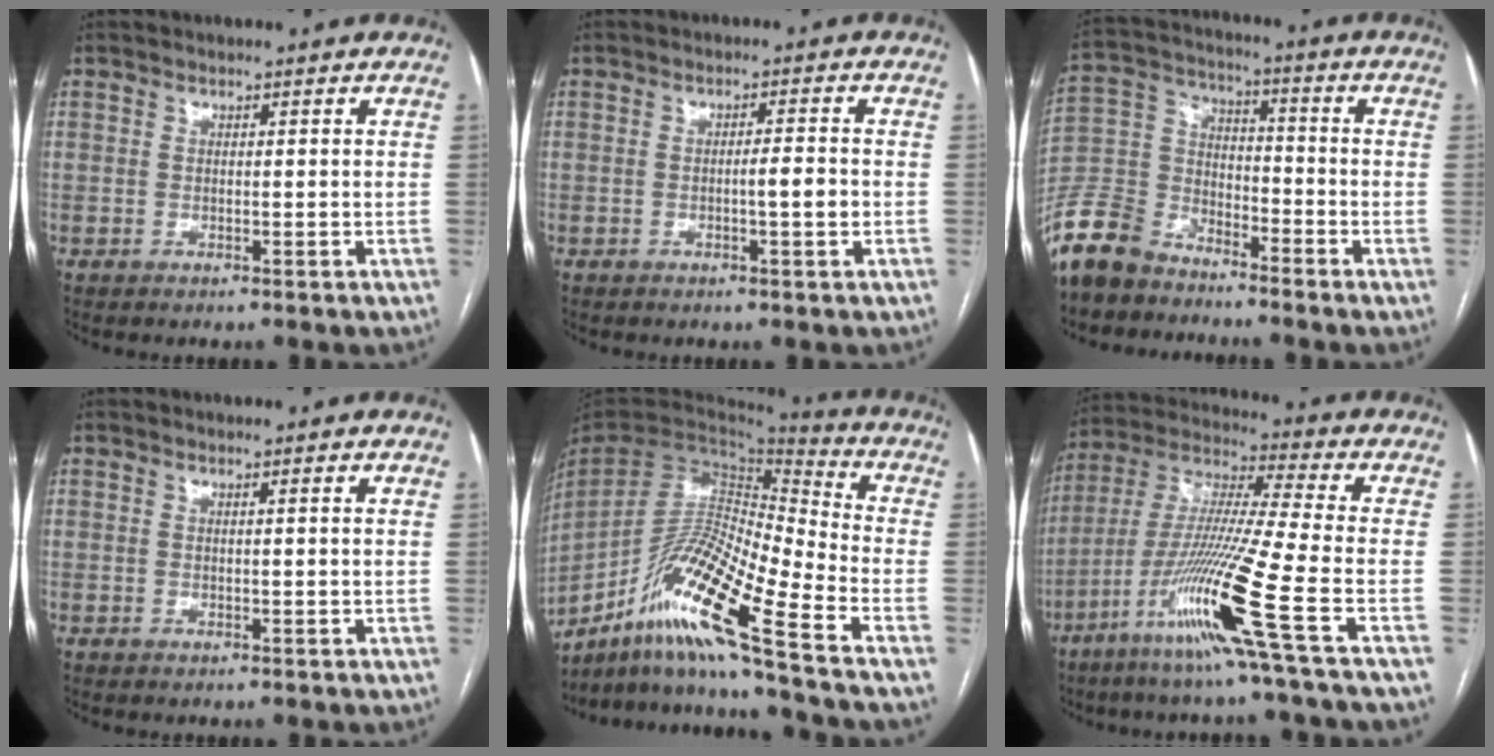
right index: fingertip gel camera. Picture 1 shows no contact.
{"total": 3.1, "force": [-0.7, 0.0, 3.0], "torque": [-0.047, 0.000, -0.013]}
{"total": 11.8, "force": [-10.0, 5.3, 3.2], "torque": [-0.078, 0.008, -0.203]}
{"total": 1.2, "force": [0.7, -0.1, 0.9], "torque": [-0.014, 0.004, 0.009]}
{"total": 17.8, "force": [-11.4, -0.4, 13.7], "torque": [-0.280, -0.008, -0.215]}
{"total": 18.0, "force": [-7.9, -2.0, 16.1], "torque": [-0.333, -0.033, -0.155]}